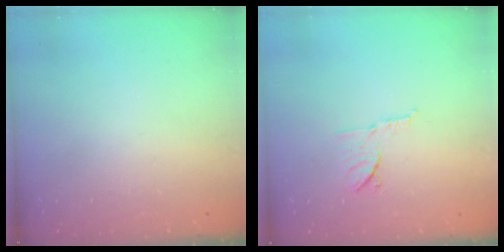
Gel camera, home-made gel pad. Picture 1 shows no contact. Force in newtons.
{"total": 8.0, "press": 7.9, "slide": 1.0}